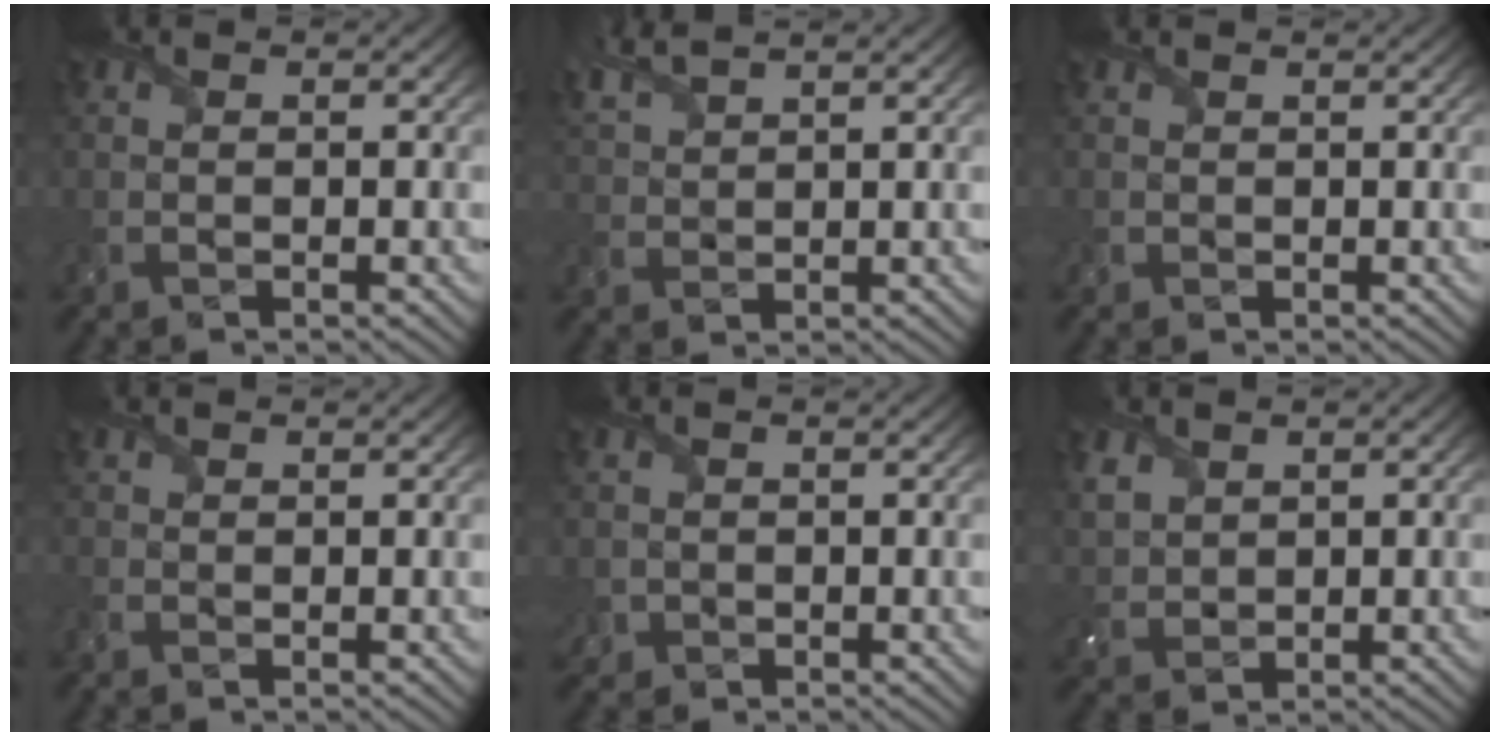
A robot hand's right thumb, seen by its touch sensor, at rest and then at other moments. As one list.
[{"total": 4.2, "force": [3.4, 1.0, 2.2], "torque": [-0.066, 0.018, 0.077]}, {"total": 0.8, "force": [0.6, 0.6, 0.0], "torque": [-0.004, 0.007, 0.012]}, {"total": 0.7, "force": [0.5, 0.3, 0.3], "torque": [-0.014, 0.008, 0.013]}, {"total": 2.0, "force": [0.2, 1.9, 0.6], "torque": [-0.029, 0.003, 0.001]}, {"total": 3.7, "force": [2.3, 2.4, 1.5], "torque": [-0.055, -0.002, 0.055]}]